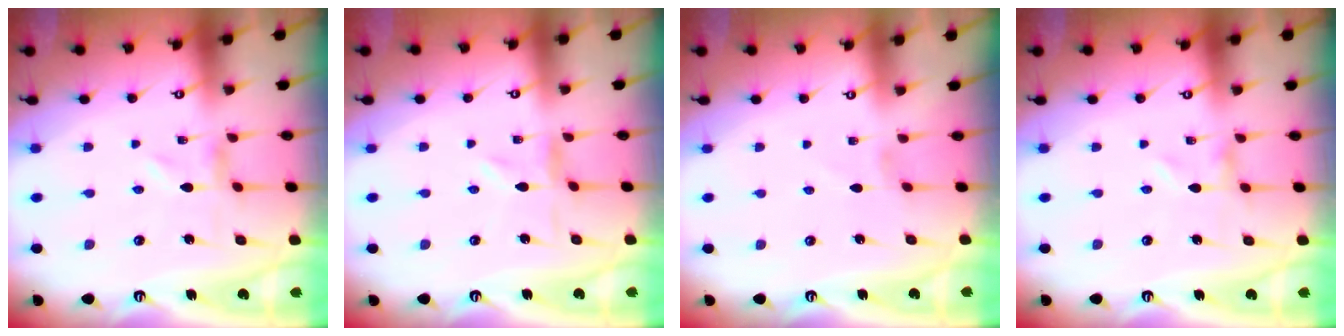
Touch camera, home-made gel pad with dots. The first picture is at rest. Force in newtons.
{"total": 0.0}
{"total": 0.0}
{"total": 0.0}